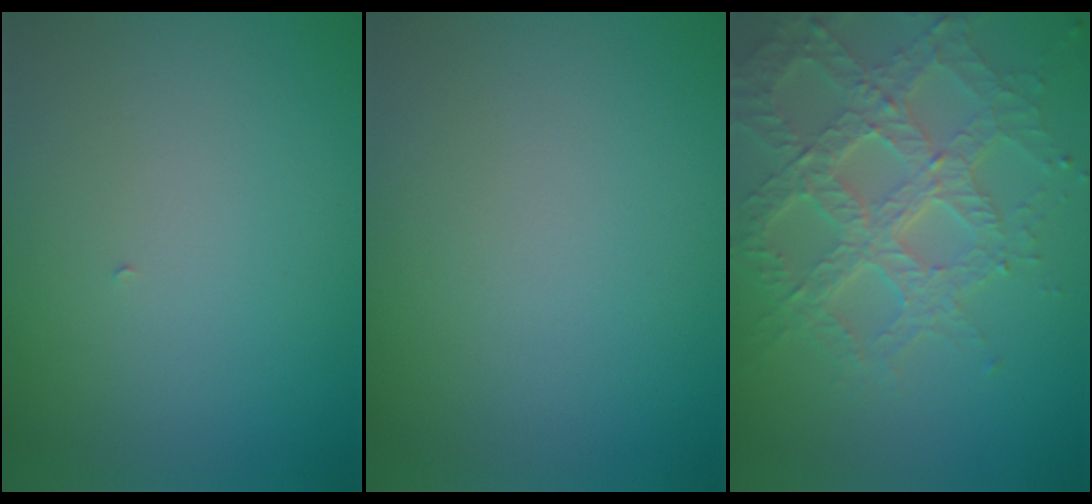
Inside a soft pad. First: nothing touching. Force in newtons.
{"total": 0.0}
{"total": 7.2, "press": 5.3, "slide": 4.9}